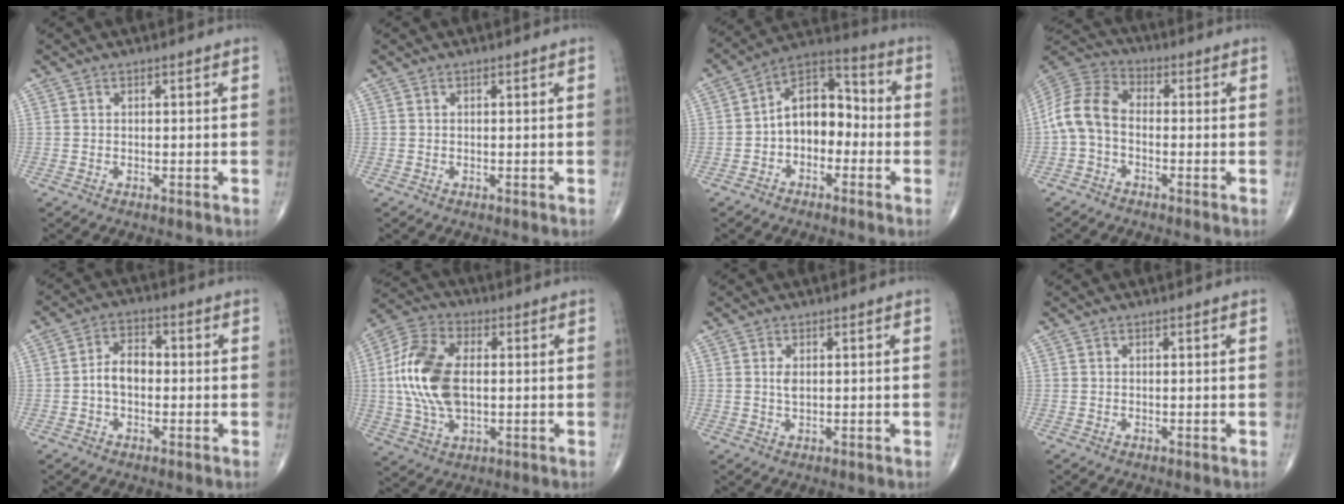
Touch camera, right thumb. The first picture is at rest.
{"total": 0.0}
{"total": 11.4, "force": [-1.8, 7.6, 8.2], "torque": [-0.096, 0.045, -0.049]}
{"total": 9.5, "force": [-1.7, 6.2, 7.1], "torque": [-0.142, 0.031, -0.048]}
{"total": 5.6, "force": [-0.7, 3.6, 4.2], "torque": [-0.064, 0.023, -0.021]}
{"total": 15.9, "force": [0.6, 9.1, 13.0], "torque": [-0.270, 0.012, 0.010]}
{"total": 1.8, "force": [0.4, 0.9, 1.5], "torque": [-0.029, -0.002, 0.010]}
{"total": 0.0}